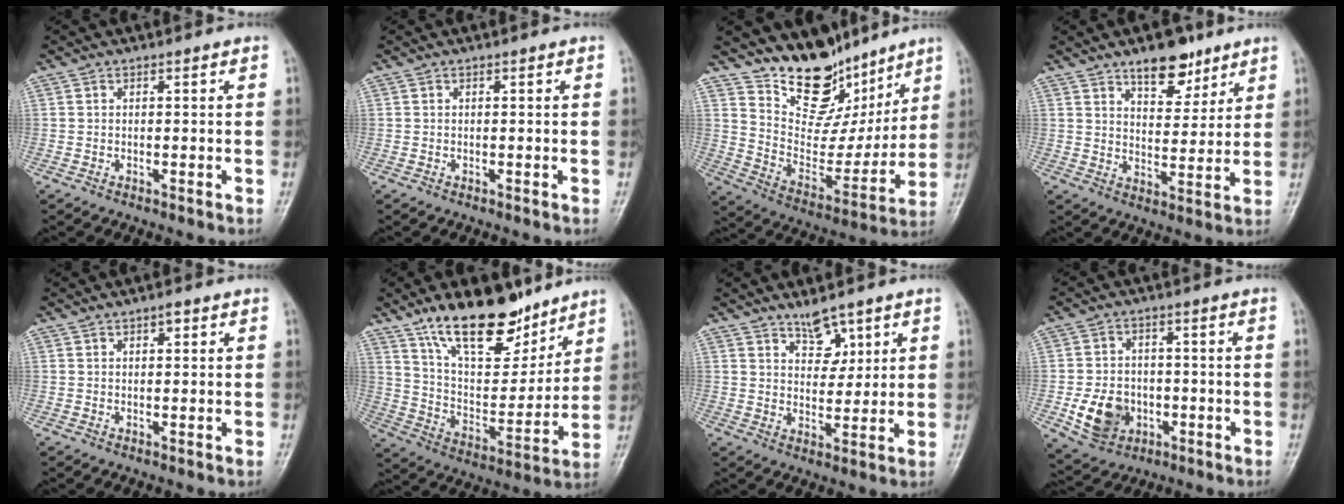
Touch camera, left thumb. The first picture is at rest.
{"total": 0.0}
{"total": 16.9, "force": [13.1, 8.8, 6.3], "torque": [-0.038, -0.081, 0.231]}
{"total": 9.4, "force": [6.5, 4.5, 5.3], "torque": [-0.047, -0.040, 0.102]}
{"total": 1.7, "force": [0.9, 0.8, 1.2], "torque": [-0.012, -0.001, 0.012]}
{"total": 20.1, "force": [14.2, 8.6, 11.4], "torque": [-0.136, -0.079, 0.248]}
{"total": 5.6, "force": [3.8, 2.9, 2.9], "torque": [-0.020, -0.030, 0.067]}
{"total": 9.6, "force": [-2.7, 7.7, 5.1], "torque": [-0.064, 0.009, -0.041]}